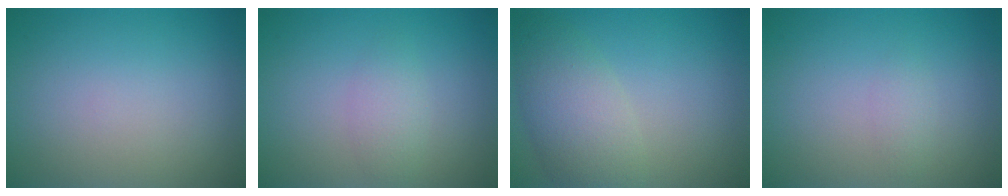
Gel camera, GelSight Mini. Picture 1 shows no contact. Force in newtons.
{"total": 1.7, "press": 1.7, "slide": 0.1}
{"total": 4.8, "press": 4.8, "slide": 0.3}
{"total": 0.9, "press": 0.9, "slide": 0.0}